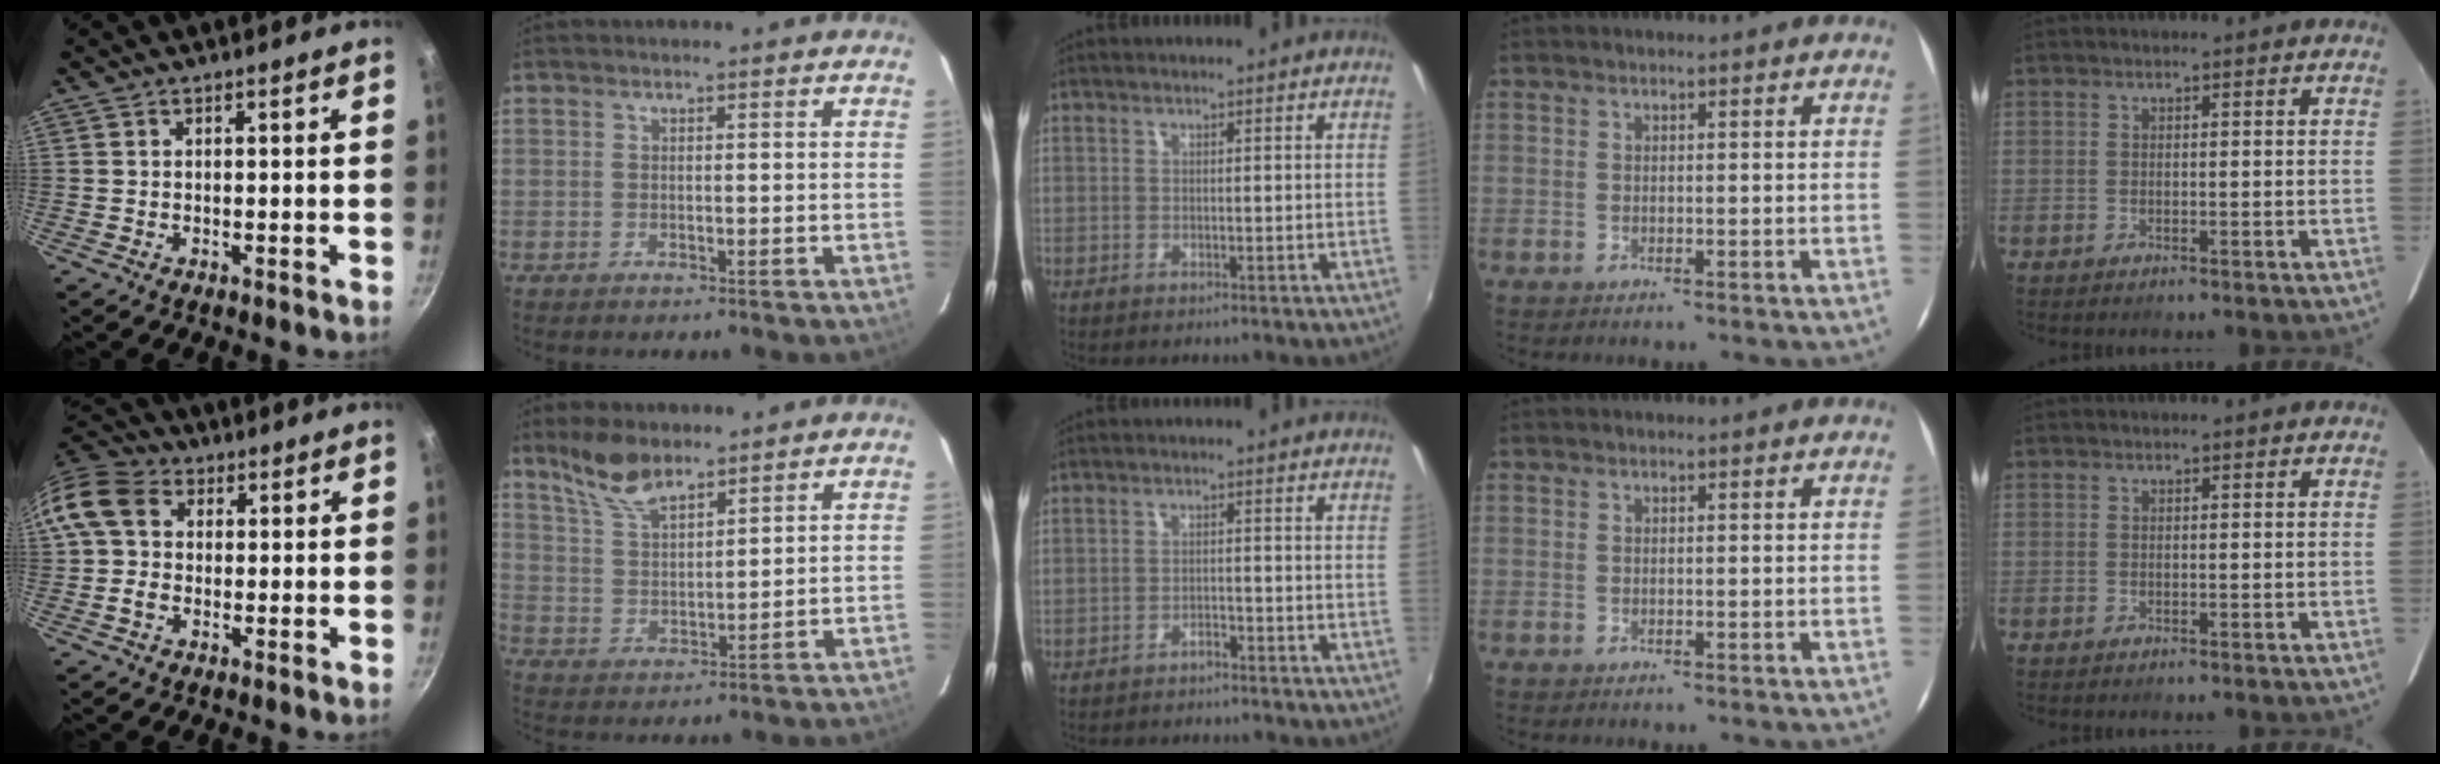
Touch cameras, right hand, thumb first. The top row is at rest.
{"thumb": {"total": 9.8, "force": [1.2, 7.9, 5.8], "torque": [-0.106, 0.017, 0.006]}, "index": {"total": 8.5, "force": [6.8, 2.9, 4.3], "torque": [-0.086, 0.013, 0.138]}, "middle": {"total": 3.7, "force": [-3.4, 1.0, 0.9], "torque": [-0.036, -0.006, -0.050]}}